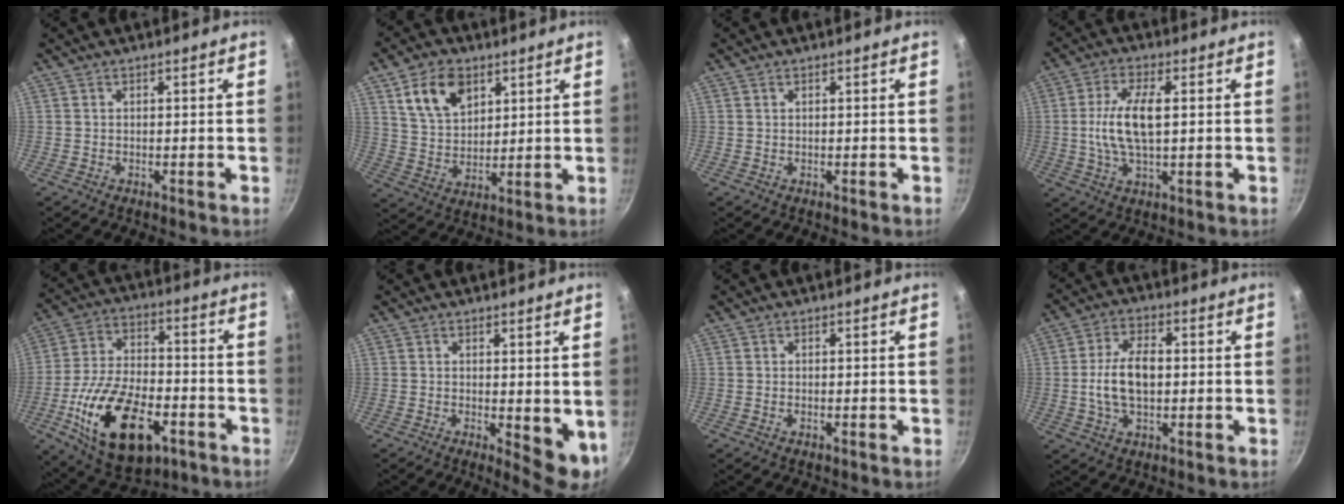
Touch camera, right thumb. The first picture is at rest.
{"total": 11.1, "force": [5.4, 7.3, 6.4], "torque": [-0.090, -0.018, 0.105]}
{"total": 0.0}
{"total": 10.0, "force": [0.9, 4.1, 9.0], "torque": [-0.179, 0.008, 0.012]}
{"total": 22.2, "force": [-8.3, 12.1, 16.7], "torque": [-0.288, 0.026, -0.135]}
{"total": 6.4, "force": [0.4, 2.7, 5.8], "torque": [-0.064, -0.010, 0.012]}
{"total": 0.9, "force": [-0.3, 0.4, 0.7], "torque": [-0.013, 0.000, -0.005]}
{"total": 9.5, "force": [-0.1, 5.4, 7.9], "torque": [-0.141, 0.016, -0.007]}